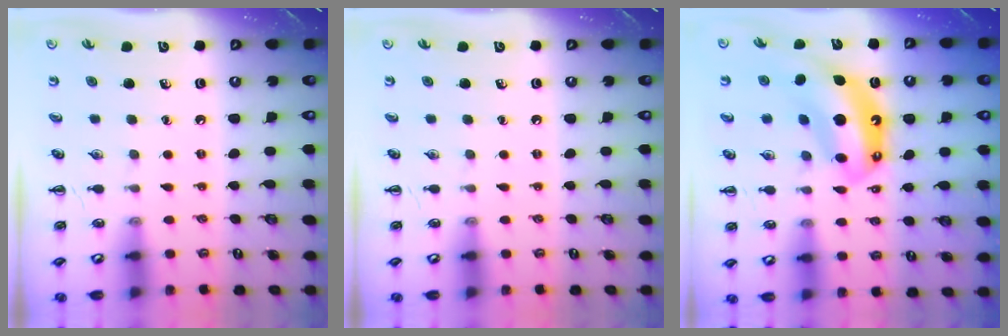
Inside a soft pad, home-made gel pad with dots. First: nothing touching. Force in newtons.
{"total": 0.0}
{"total": 12.5, "press": 12.1, "slide": 3.2}